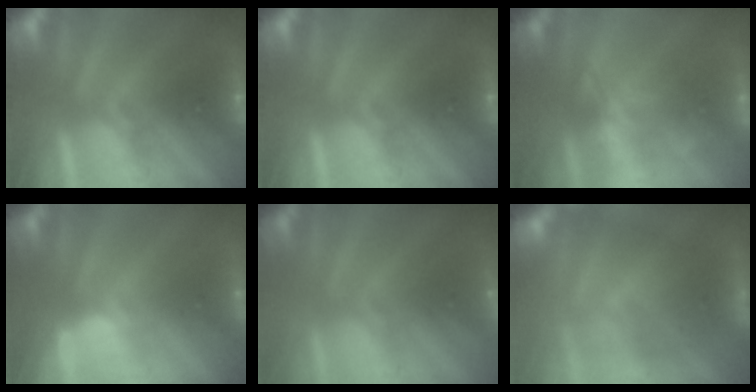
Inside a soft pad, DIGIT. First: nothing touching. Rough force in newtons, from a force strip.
{"total": 0.0}
{"total": 2.4}
{"total": 2.9}
{"total": 3.1}
{"total": 6.6}